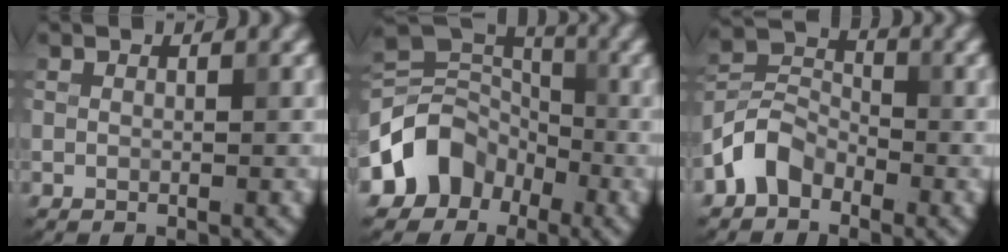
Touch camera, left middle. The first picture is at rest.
{"total": 6.6, "force": [-3.1, 5.3, 2.4], "torque": [-0.024, 0.007, -0.069]}
{"total": 3.9, "force": [-2.5, 2.6, 1.5], "torque": [-0.029, 0.011, -0.060]}